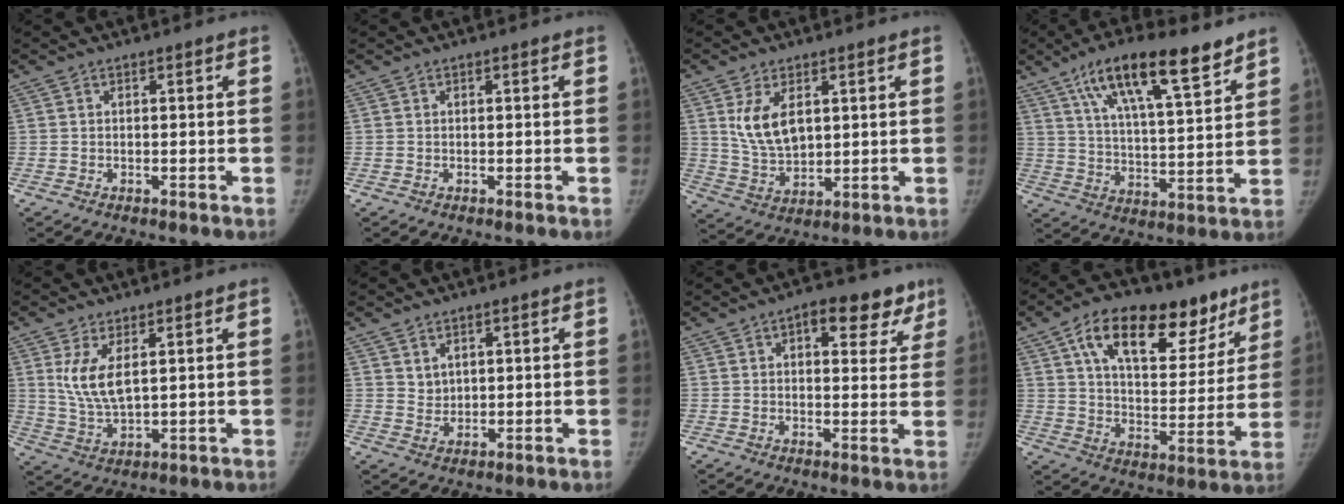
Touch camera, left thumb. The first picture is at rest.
{"total": 0.0}
{"total": 8.5, "force": [3.1, 4.8, 6.4], "torque": [-0.101, -0.019, 0.072]}
{"total": 17.8, "force": [11.2, 4.9, 12.9], "torque": [-0.195, -0.038, 0.194]}
{"total": 7.2, "force": [2.5, 3.0, 6.0], "torque": [-0.118, -0.018, 0.060]}
{"total": 2.5, "force": [1.6, 1.7, 0.8], "torque": [0.001, -0.015, 0.034]}
{"total": 9.9, "force": [5.3, 5.1, 6.6], "torque": [-0.041, -0.013, 0.064]}
{"total": 23.6, "force": [13.4, 12.0, 15.3], "torque": [-0.192, -0.024, 0.213]}